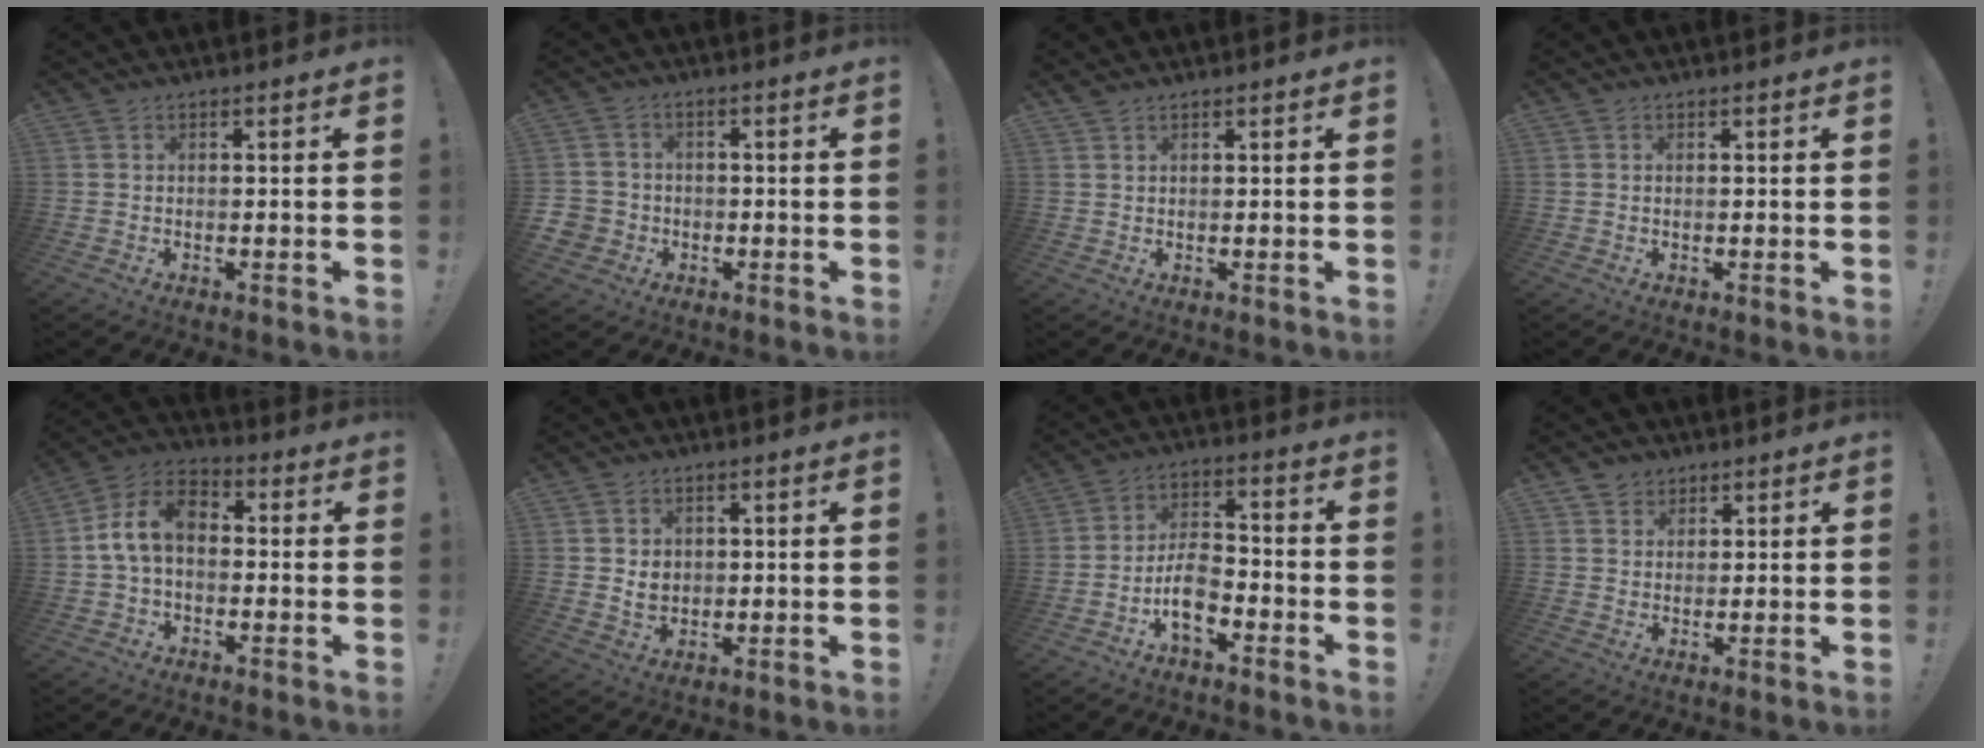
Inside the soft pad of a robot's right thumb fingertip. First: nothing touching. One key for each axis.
{"total": 4.9, "fx": -1.5, "fy": 4.5, "fz": 1.3, "tx": -0.035, "ty": 0.014, "tz": -0.028}
{"total": 1.4, "fx": 1.2, "fy": 0.5, "fz": 0.4, "tx": -0.003, "ty": -0.006, "tz": 0.021}
{"total": 0.0}
{"total": 10.7, "fx": 0.2, "fy": 7.0, "fz": 8.1, "tx": -0.149, "ty": 0.022, "tz": 0.010}
{"total": 4.4, "fx": 0.9, "fy": 3.9, "fz": 1.8, "tx": -0.022, "ty": -0.001, "tz": 0.016}
{"total": 9.2, "fx": -4.8, "fy": 5.6, "fz": 5.4, "tx": -0.096, "ty": 0.031, "tz": -0.084}
{"total": 3.5, "fx": 2.4, "fy": 2.6, "fz": -0.1, "tx": 0.007, "ty": -0.016, "tz": 0.043}